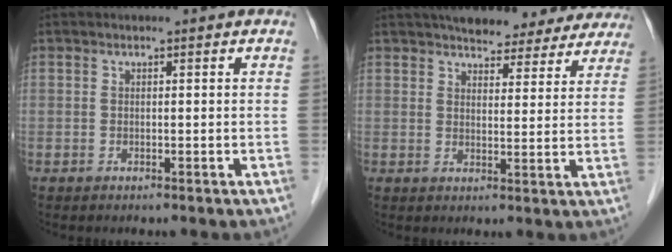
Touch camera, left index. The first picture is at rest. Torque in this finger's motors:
{"motor_torque": [-0.20, -0.37, -0.43, 0.02]}